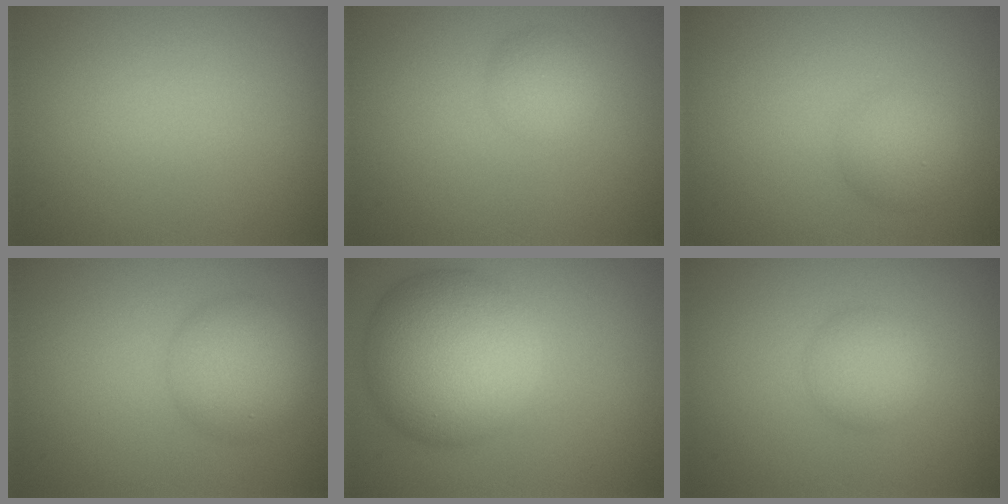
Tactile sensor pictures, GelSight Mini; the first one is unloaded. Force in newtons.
{"total": 1.9, "press": 1.9, "slide": 0.0}
{"total": 2.2, "press": 2.2, "slide": 0.0}
{"total": 4.5, "press": 4.5, "slide": 0.1}
{"total": 9.4, "press": 9.4, "slide": 0.2}
{"total": 2.4, "press": 2.4, "slide": 0.0}